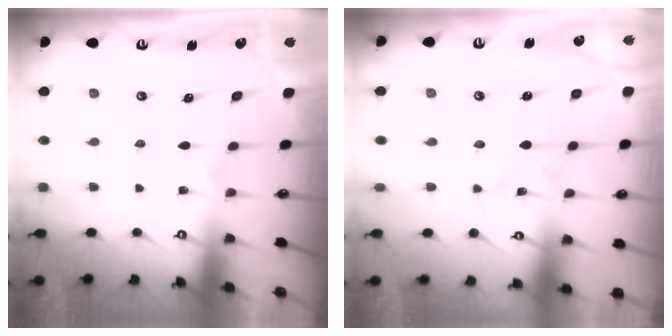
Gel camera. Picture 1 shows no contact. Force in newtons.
{"total": 1.2, "press": 1.2, "slide": 0.1}